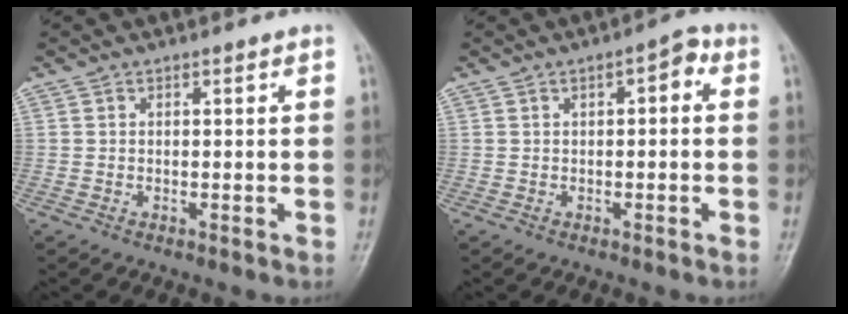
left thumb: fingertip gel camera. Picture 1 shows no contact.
{"total": 3.3, "force": [0.6, 1.5, 2.8], "torque": [-0.030, 0.011, 0.000]}